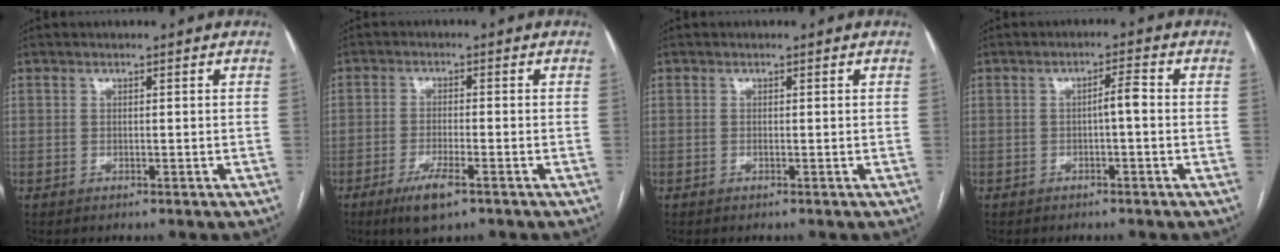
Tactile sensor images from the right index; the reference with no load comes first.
{"total": 5.4, "force": [-3.3, 1.0, 4.2], "torque": [-0.084, -0.009, -0.054]}
{"total": 0.0}
{"total": 2.6, "force": [-0.4, 0.3, 2.5], "torque": [-0.039, 0.006, -0.007]}